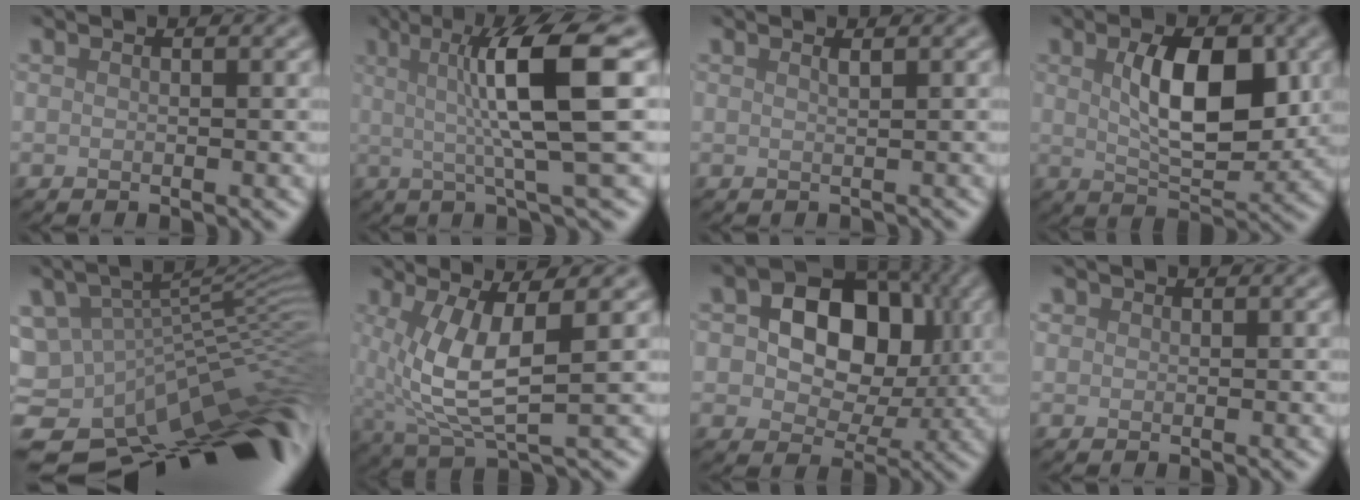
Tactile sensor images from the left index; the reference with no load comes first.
{"total": 8.5, "force": [1.4, 1.2, 8.3], "torque": [-0.119, 0.010, 0.023]}
{"total": 0.6, "force": [0.4, 0.1, 0.4], "torque": [-0.001, 0.002, 0.006]}
{"total": 7.2, "force": [1.4, 3.3, 6.2], "torque": [-0.102, 0.000, 0.027]}
{"total": 13.9, "force": [-7.3, 5.7, 10.4], "torque": [-0.186, 0.001, -0.102]}
{"total": 6.1, "force": [0.8, 1.8, 5.7], "torque": [-0.131, -0.010, 0.023]}
{"total": 11.3, "force": [2.2, 8.0, 7.7], "torque": [-0.107, 0.028, 0.017]}
{"total": 0.6, "force": [0.3, 0.5, 0.0], "torque": [0.005, 0.000, 0.003]}